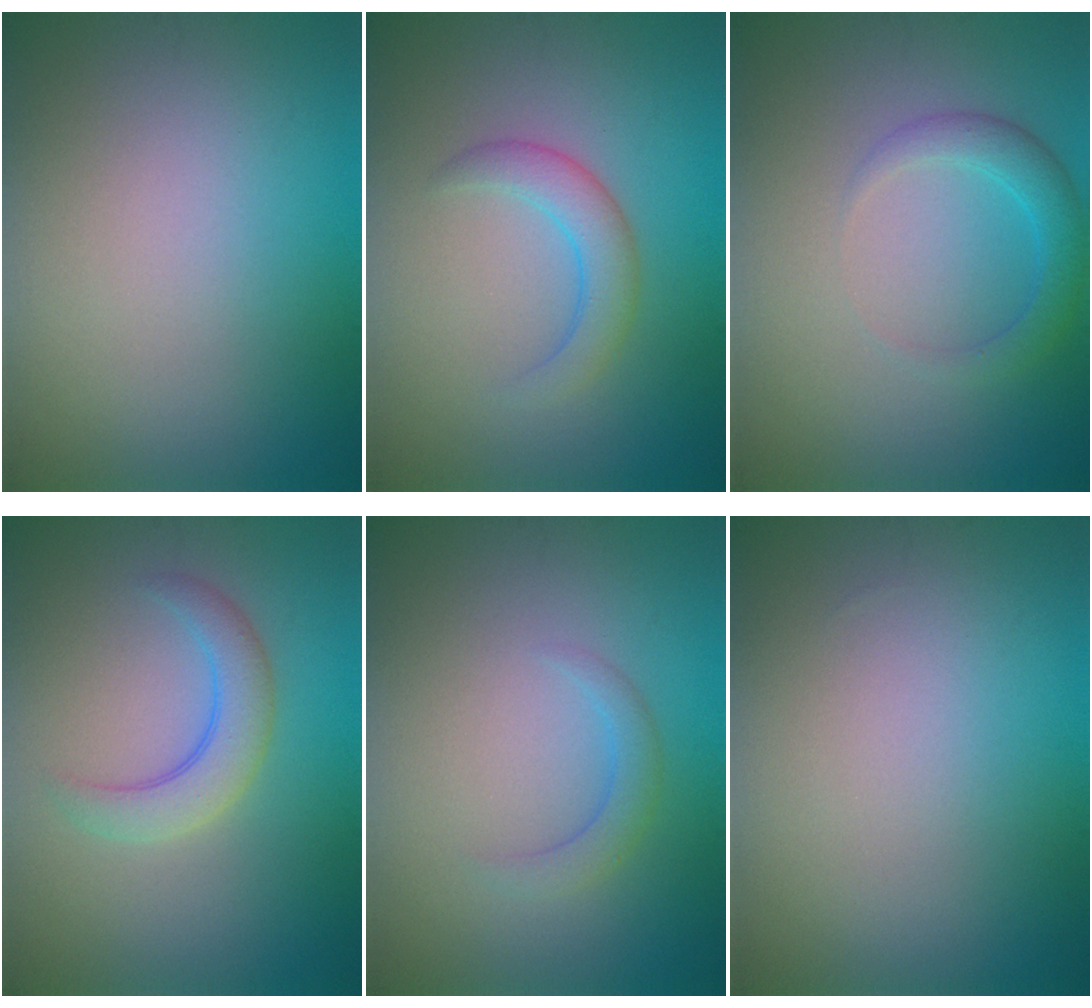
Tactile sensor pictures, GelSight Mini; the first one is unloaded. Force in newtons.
{"total": 2.8, "press": 2.8, "slide": 0.3}
{"total": 2.6, "press": 2.6, "slide": 0.2}
{"total": 3.4, "press": 3.4, "slide": 0.1}
{"total": 1.8, "press": 1.8, "slide": 0.2}
{"total": 0.0}